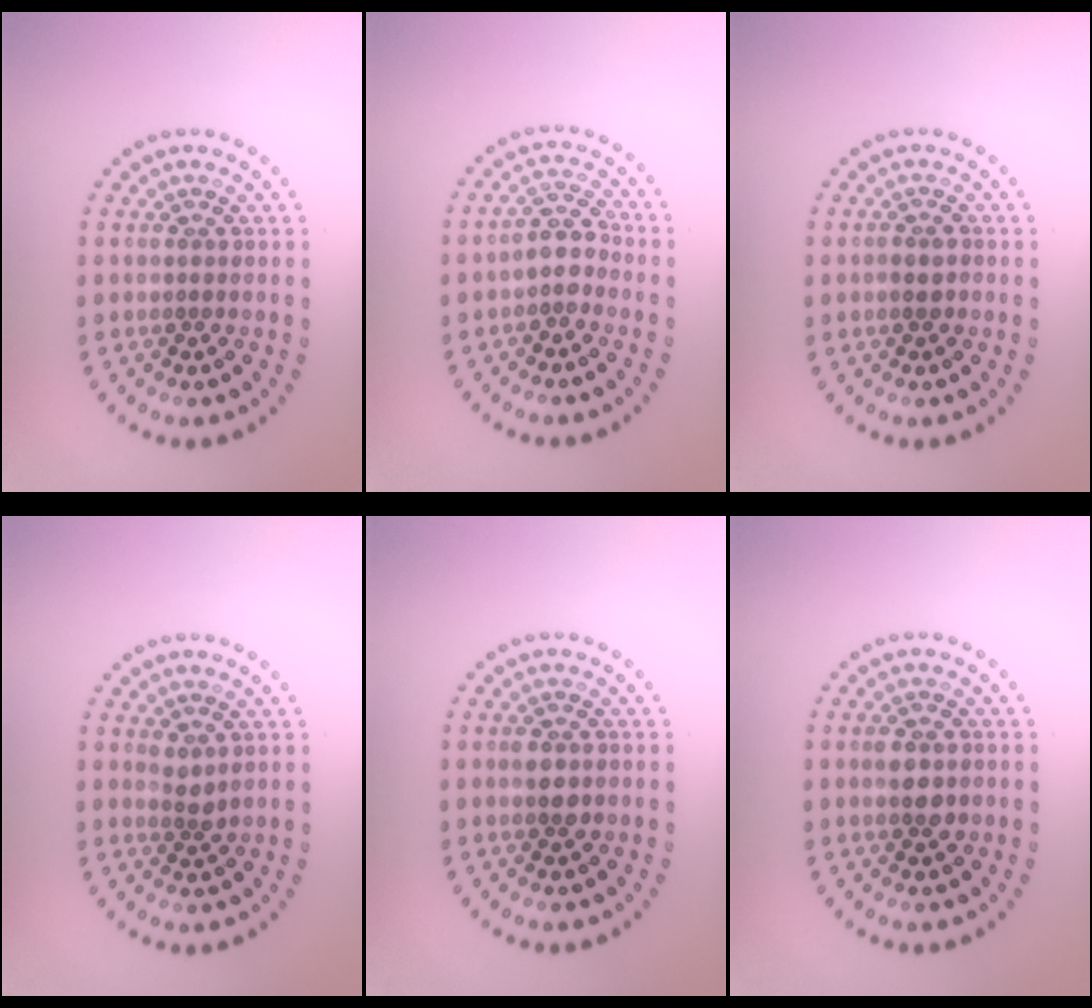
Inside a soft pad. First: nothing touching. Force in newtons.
{"total": 2.4, "press": 2.0, "slide": 1.3}
{"total": 1.3, "press": 1.3, "slide": 0.3}
{"total": 1.3, "press": 1.1, "slide": 0.7}
{"total": 2.2, "press": 2.2, "slide": 0.1}
{"total": 2.5, "press": 2.5, "slide": 0.0}